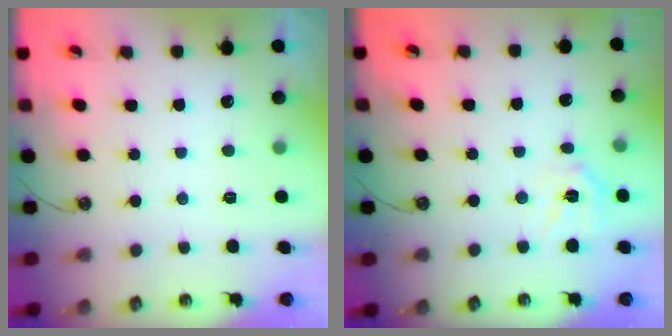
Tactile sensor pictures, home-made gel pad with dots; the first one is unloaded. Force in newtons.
{"total": 10.1, "press": 10.0, "slide": 1.2}